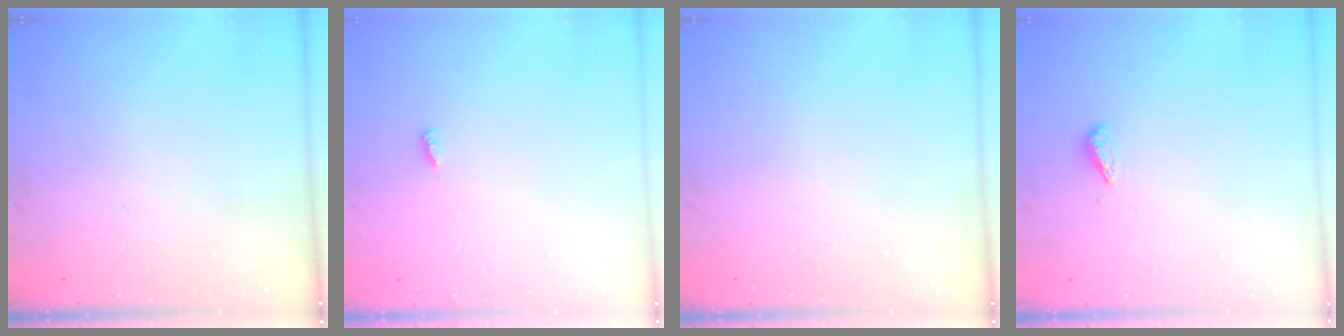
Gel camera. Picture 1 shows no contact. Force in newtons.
{"total": 3.0, "press": 3.0, "slide": 0.0}
{"total": 0.0}
{"total": 3.0, "press": 2.9, "slide": 0.6}